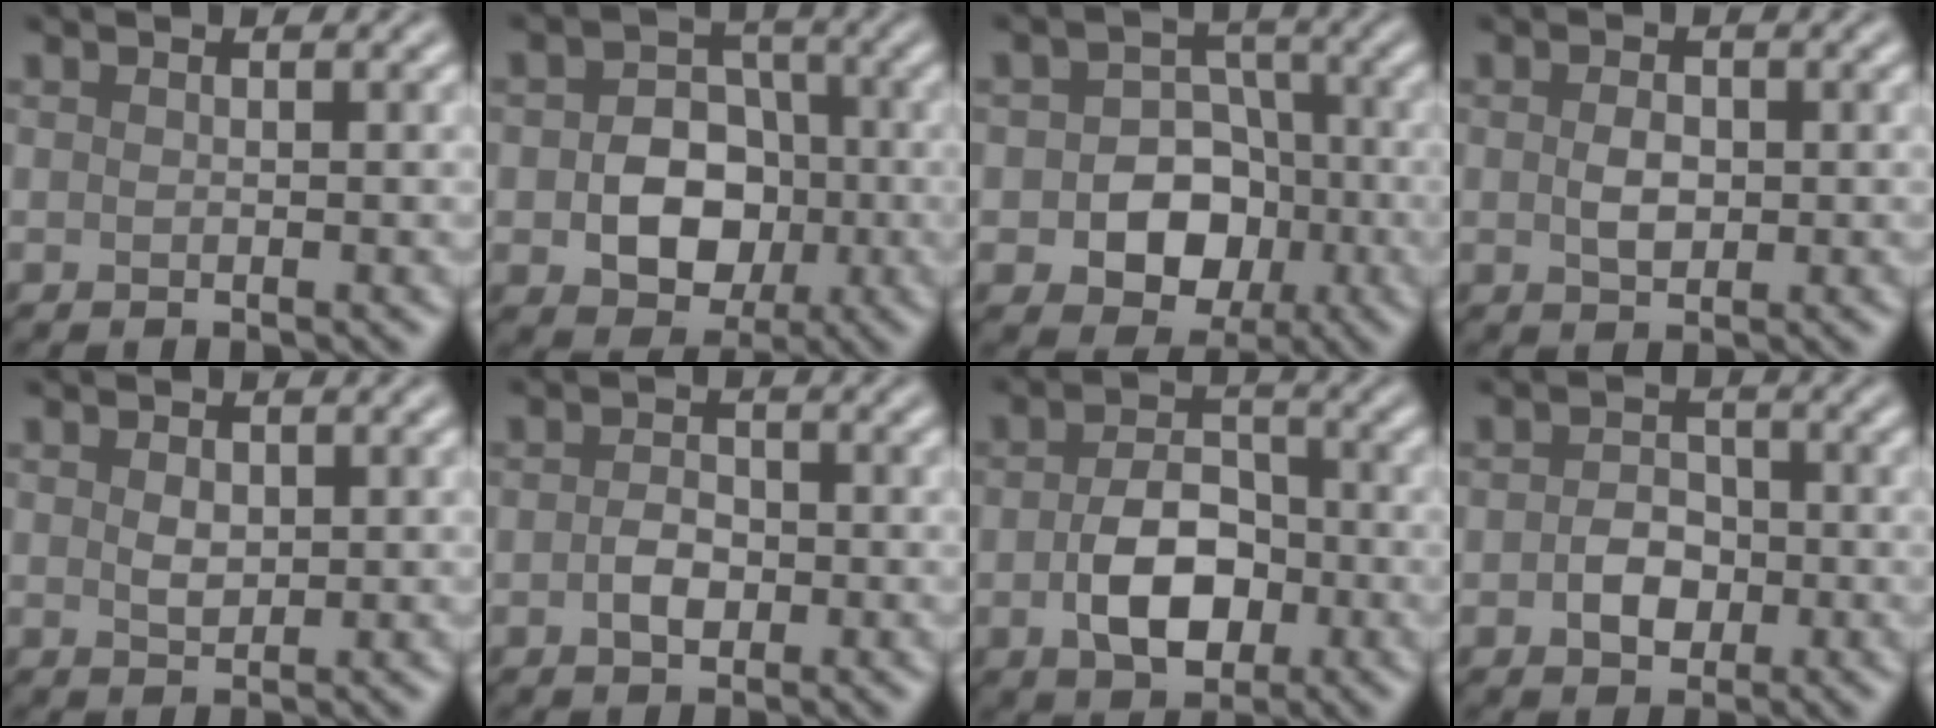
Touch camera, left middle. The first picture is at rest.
{"total": 6.6, "force": [-1.1, 5.2, 4.0], "torque": [-0.045, -0.007, -0.029]}
{"total": 6.8, "force": [-1.7, 5.6, 3.6], "torque": [-0.025, -0.005, -0.044]}
{"total": 2.1, "force": [0.0, 1.4, 1.6], "torque": [-0.032, -0.001, 0.001]}
{"total": 1.5, "force": [0.4, 1.0, 1.0], "torque": [-0.020, -0.002, 0.010]}
{"total": 2.2, "force": [-0.6, 1.5, 1.6], "torque": [-0.031, 0.001, -0.013]}
{"total": 5.8, "force": [-1.4, 3.8, 4.1], "torque": [-0.076, -0.004, -0.027]}
{"total": 2.9, "force": [-0.7, 2.2, 1.7], "torque": [-0.027, -0.001, -0.018]}